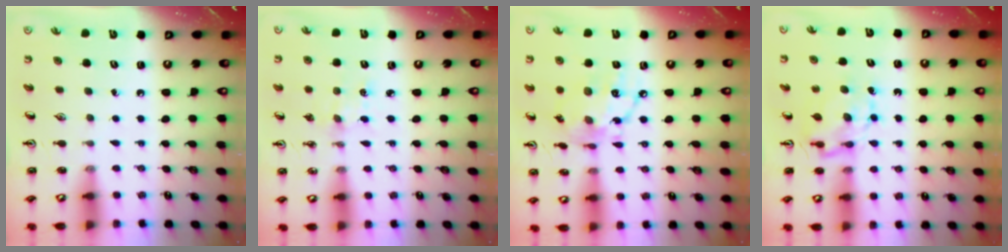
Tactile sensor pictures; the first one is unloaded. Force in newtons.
{"total": 3.3, "press": 3.3, "slide": 0.5}
{"total": 14.7, "press": 14.7, "slide": 1.1}
{"total": 6.4, "press": 6.4, "slide": 0.6}